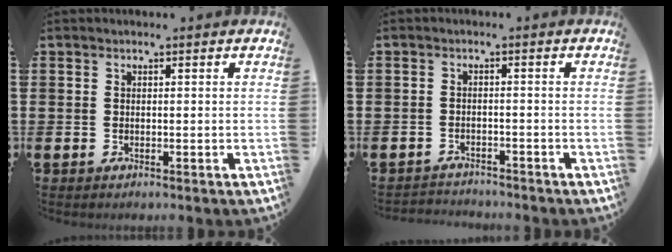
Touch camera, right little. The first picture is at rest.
{"total": 1.7, "force": [-1.7, 0.1, -0.2], "torque": [-0.001, 0.003, -0.038]}